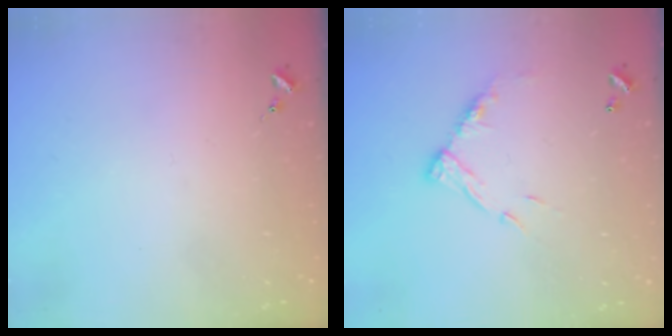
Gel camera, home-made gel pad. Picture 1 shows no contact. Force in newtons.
{"total": 10.9, "press": 10.9, "slide": 0.8}